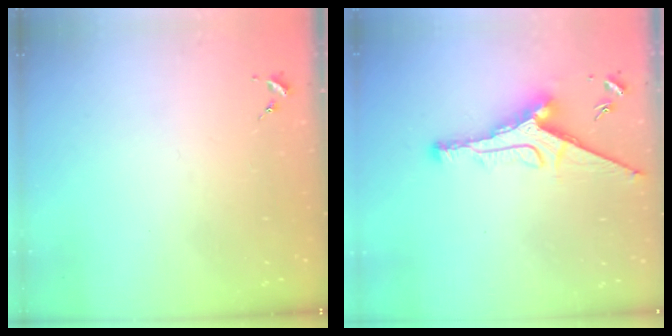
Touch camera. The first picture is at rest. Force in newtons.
{"total": 12.4, "press": 12.3, "slide": 0.9}